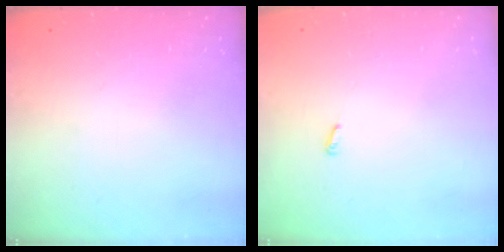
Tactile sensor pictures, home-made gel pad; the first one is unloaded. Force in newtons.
{"total": 2.9, "press": 2.9, "slide": 0.2}